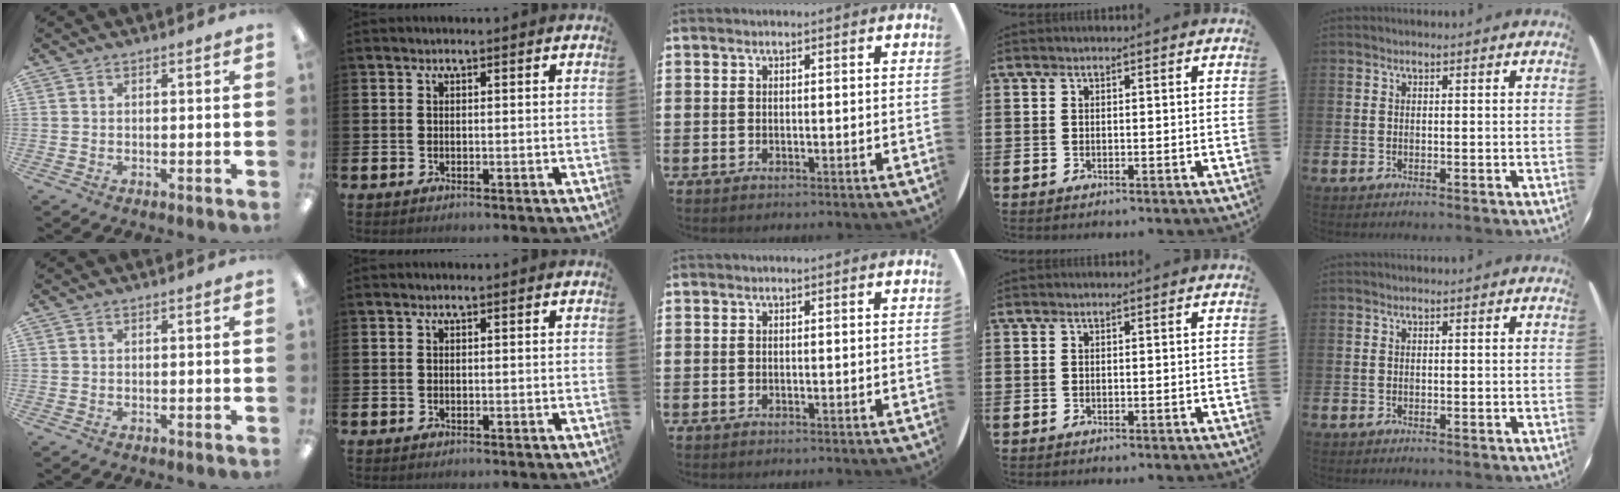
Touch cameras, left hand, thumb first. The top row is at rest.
{}